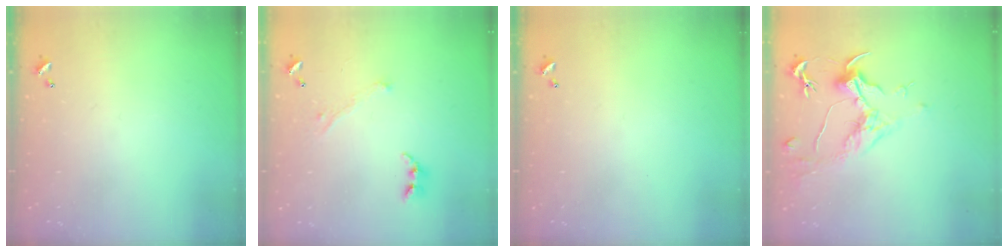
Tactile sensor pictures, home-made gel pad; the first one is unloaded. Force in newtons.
{"total": 1.7, "press": 1.6, "slide": 0.5}
{"total": 0.0}
{"total": 1.5, "press": 1.3, "slide": 0.8}